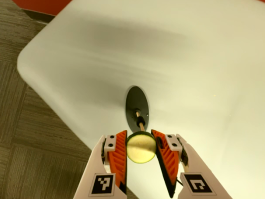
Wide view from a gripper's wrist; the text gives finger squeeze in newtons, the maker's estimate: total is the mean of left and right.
{"total": 13.4, "left": 14.0, "right": 12.9}